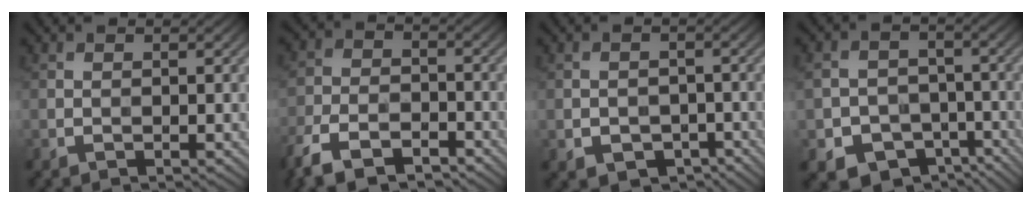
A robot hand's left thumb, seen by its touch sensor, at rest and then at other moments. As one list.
[{"total": 9.7, "force": [-6.6, 5.0, 5.1], "torque": [-0.115, -0.017, -0.127]}, {"total": 4.4, "force": [-2.1, 3.3, 2.2], "torque": [-0.038, -0.011, -0.029]}, {"total": 9.8, "force": [-5.2, 7.7, 3.1], "torque": [-0.074, -0.025, -0.096]}]